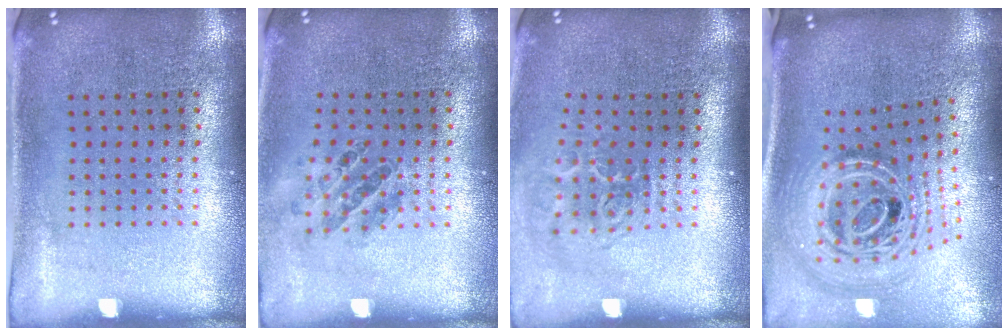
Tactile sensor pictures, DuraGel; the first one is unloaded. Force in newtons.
{"total": 0.9, "press": 0.9, "slide": 0.3}
{"total": 2.0, "press": 1.3, "slide": 1.5}
{"total": 3.1, "press": 2.1, "slide": 2.3}